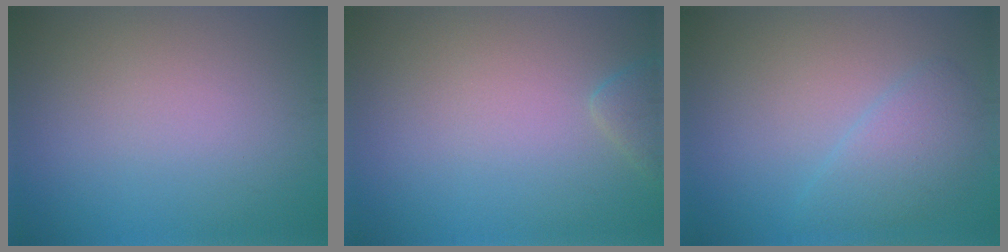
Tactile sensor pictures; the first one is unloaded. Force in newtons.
{"total": 1.3, "press": 1.3, "slide": 0.1}
{"total": 2.7, "press": 2.7, "slide": 0.1}